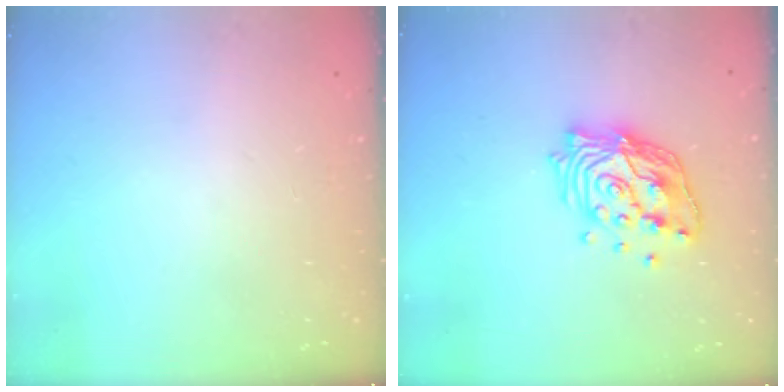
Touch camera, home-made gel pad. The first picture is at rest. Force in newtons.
{"total": 15.2, "press": 15.1, "slide": 1.5}